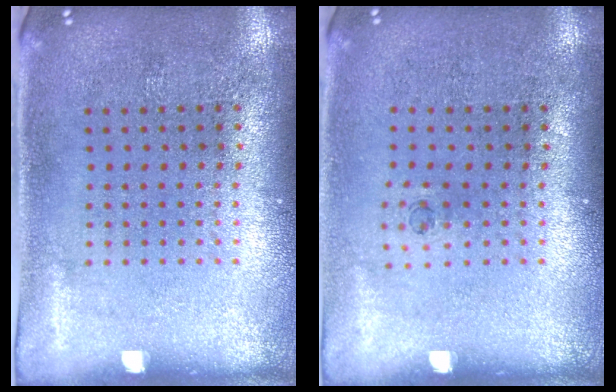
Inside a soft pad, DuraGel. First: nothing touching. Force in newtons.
{"total": 0.6, "press": 0.3, "slide": 0.5}